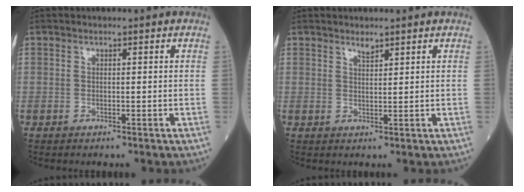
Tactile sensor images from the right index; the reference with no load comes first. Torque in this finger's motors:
{"motor_torque": [-0.03, 0.01, -0.02, 0.01]}